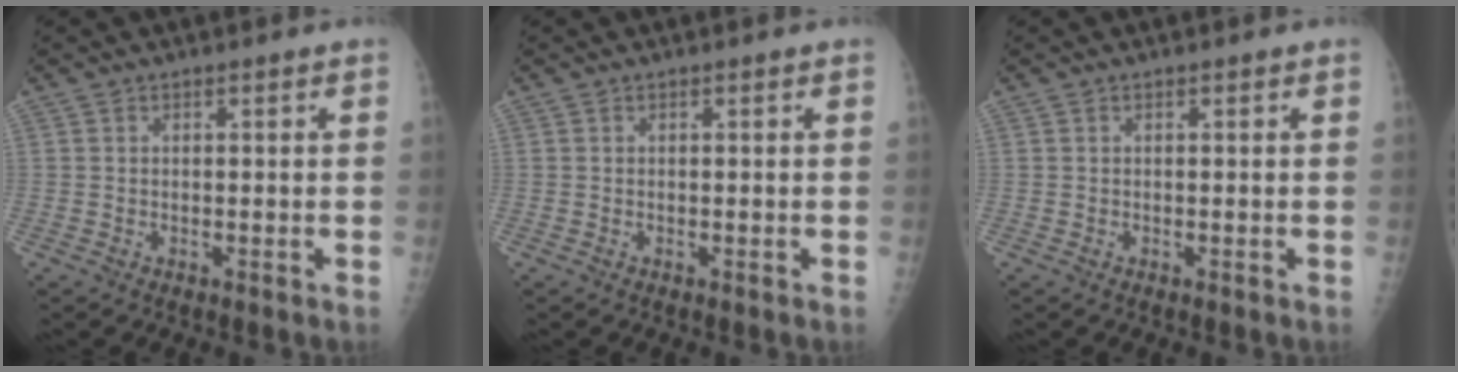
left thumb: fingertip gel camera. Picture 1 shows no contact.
{"total": 0.0}
{"total": 0.0}